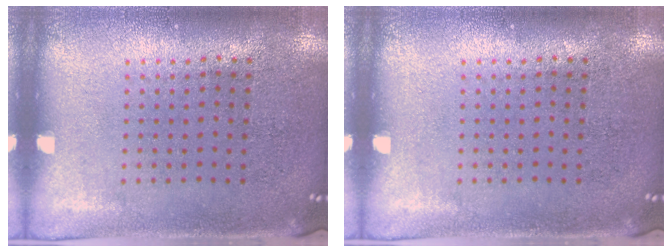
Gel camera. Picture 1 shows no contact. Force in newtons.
{"total": 0.0}